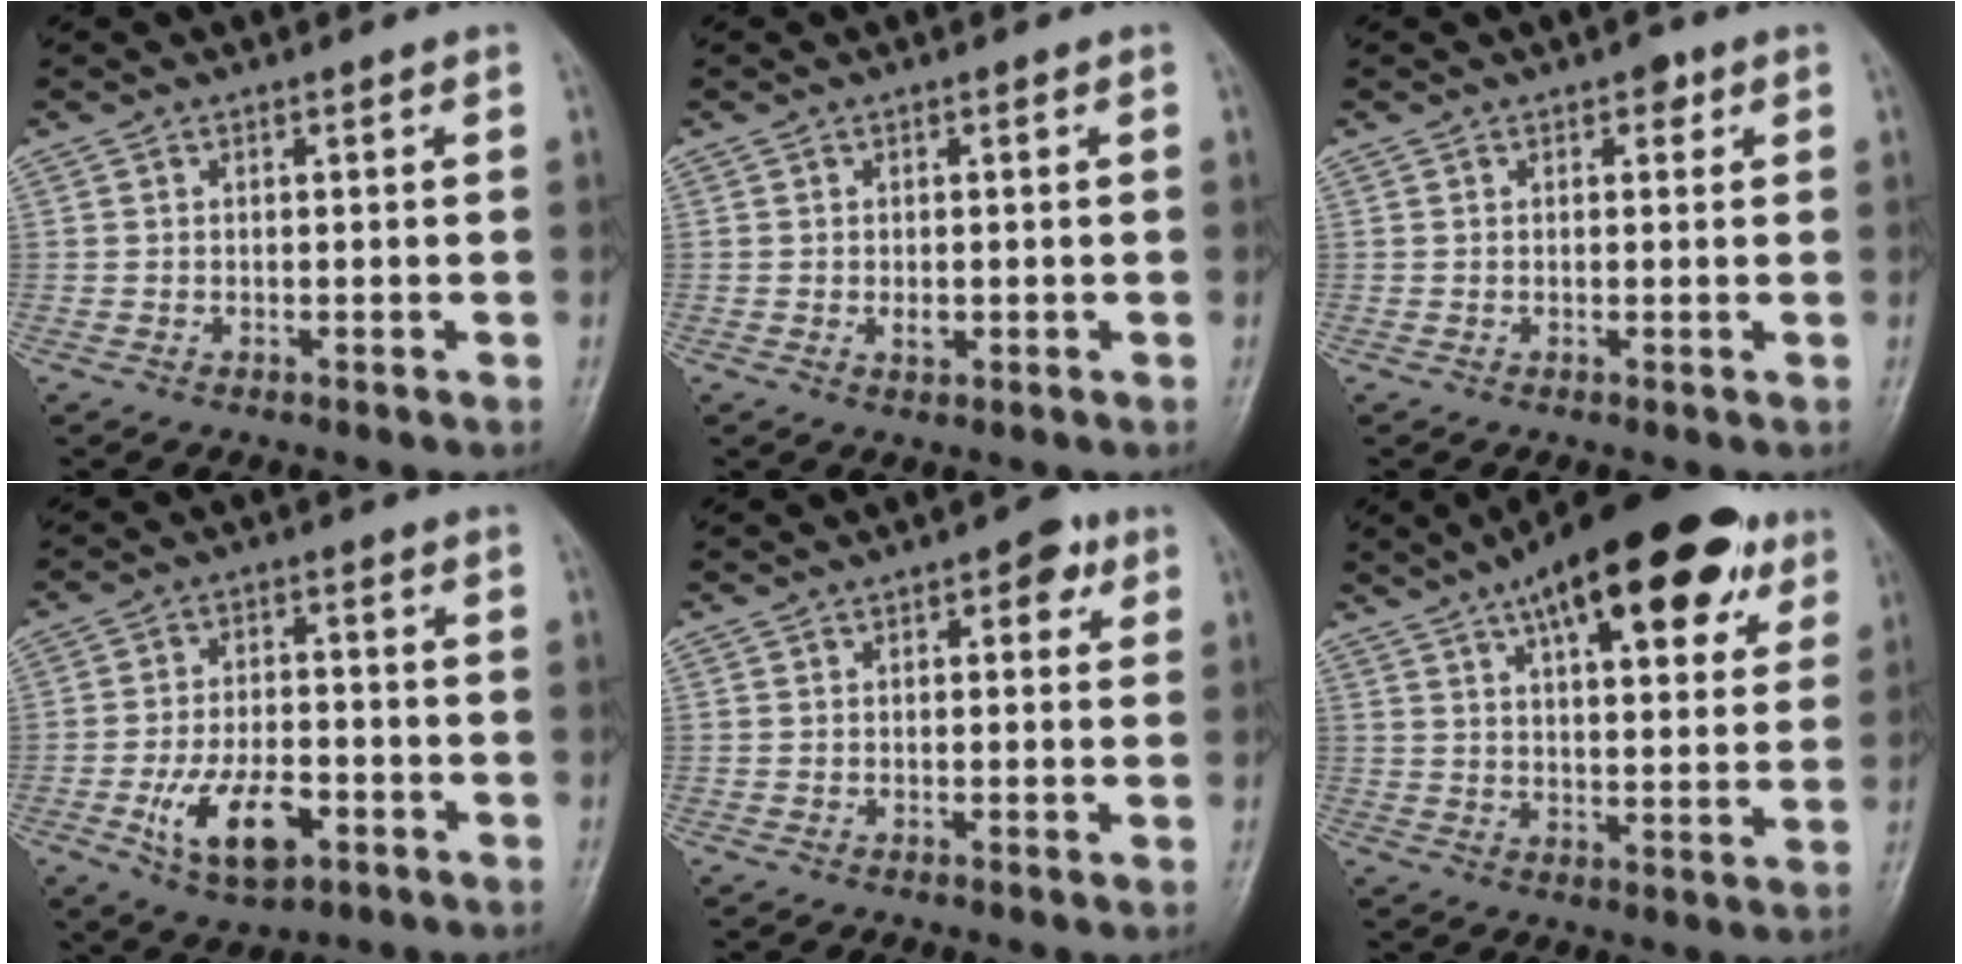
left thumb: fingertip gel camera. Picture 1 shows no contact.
{"total": 2.3, "force": [-0.3, 1.5, 1.7], "torque": [-0.018, 0.000, -0.005]}
{"total": 1.9, "force": [0.9, 1.3, 1.2], "torque": [0.000, 0.003, 0.007]}
{"total": 11.5, "force": [-4.4, 6.0, 8.7], "torque": [-0.144, 0.019, -0.072]}
{"total": 4.1, "force": [1.7, 2.2, 3.0], "torque": [-0.016, 0.003, 0.012]}
{"total": 22.6, "force": [12.6, 8.5, 16.7], "torque": [-0.218, -0.011, 0.182]}